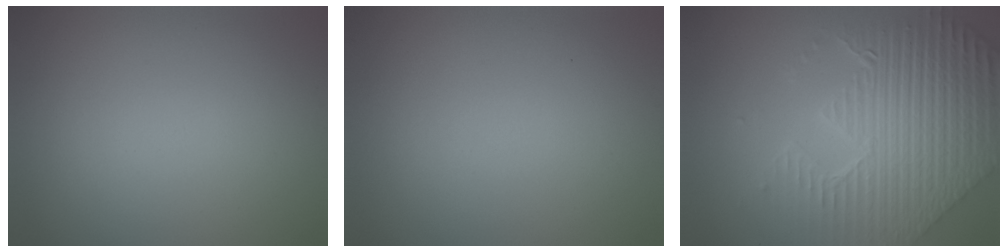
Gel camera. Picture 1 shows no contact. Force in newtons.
{"total": 0.0}
{"total": 9.3, "press": 6.5, "slide": 6.6}